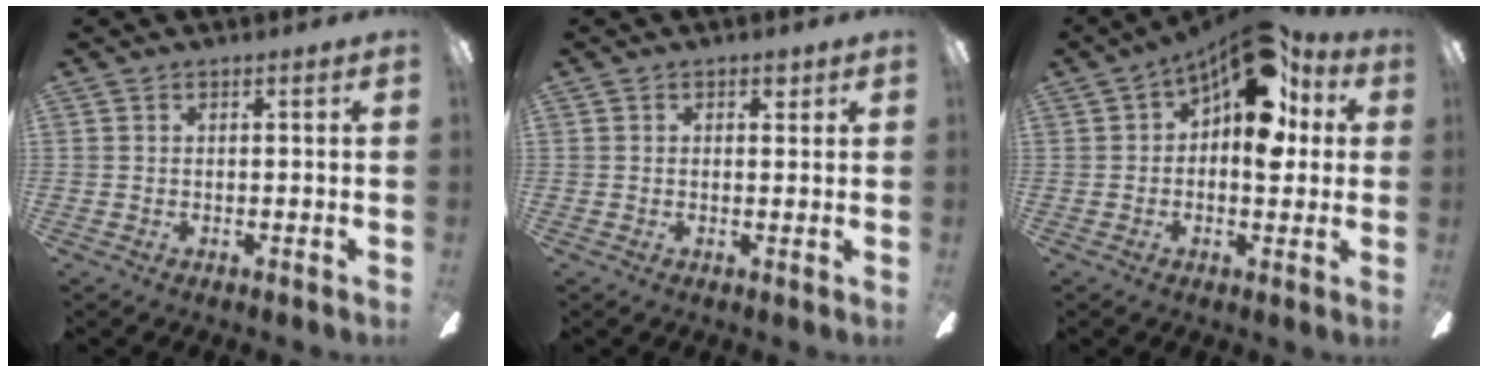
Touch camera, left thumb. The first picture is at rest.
{"total": 1.7, "force": [0.9, 1.2, 0.8], "torque": [-0.001, -0.001, 0.012]}
{"total": 16.2, "force": [6.2, 8.8, 12.1], "torque": [-0.158, -0.027, 0.107]}